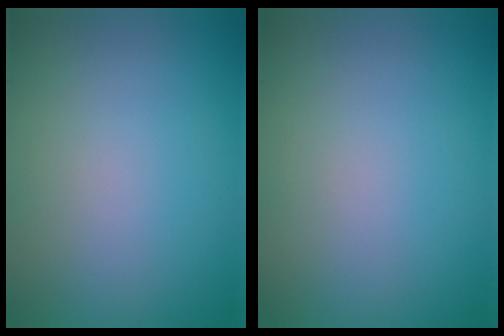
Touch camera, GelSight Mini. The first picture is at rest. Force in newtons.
{"total": 0.0}